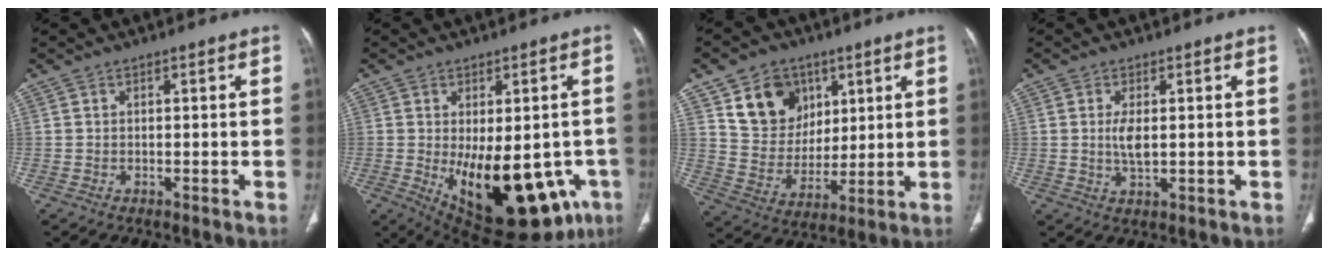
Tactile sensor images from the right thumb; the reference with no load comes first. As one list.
[{"total": 22.5, "force": [-7.2, 11.1, 18.2], "torque": [-0.197, -0.017, -0.071]}, {"total": 13.4, "force": [6.5, 10.5, 5.1], "torque": [-0.052, -0.032, 0.126]}, {"total": 3.6, "force": [0.4, 1.5, 3.3], "torque": [-0.067, -0.008, 0.010]}]